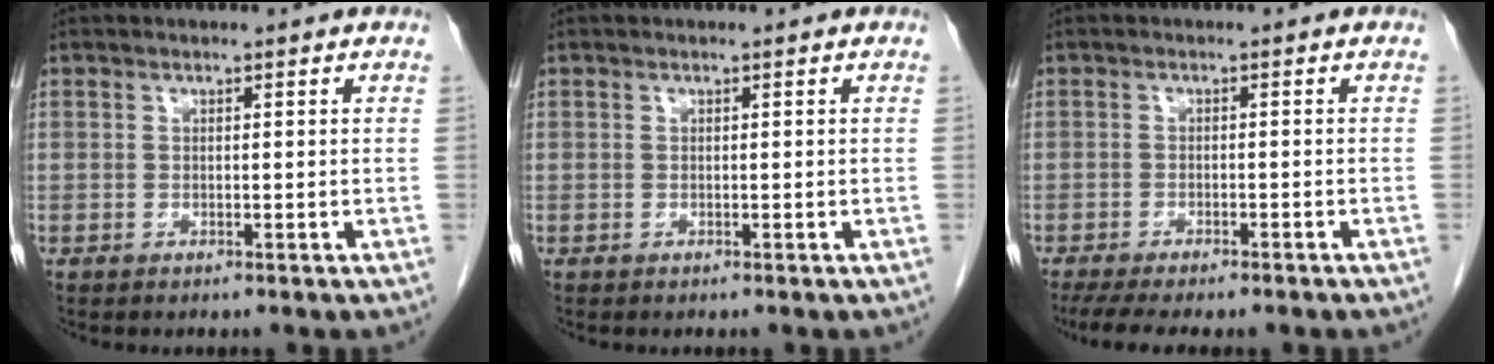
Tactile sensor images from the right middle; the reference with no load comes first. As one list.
[{"total": 0.0}, {"total": 11.1, "force": [-9.1, 2.5, 5.8], "torque": [-0.085, -0.009, -0.124]}]